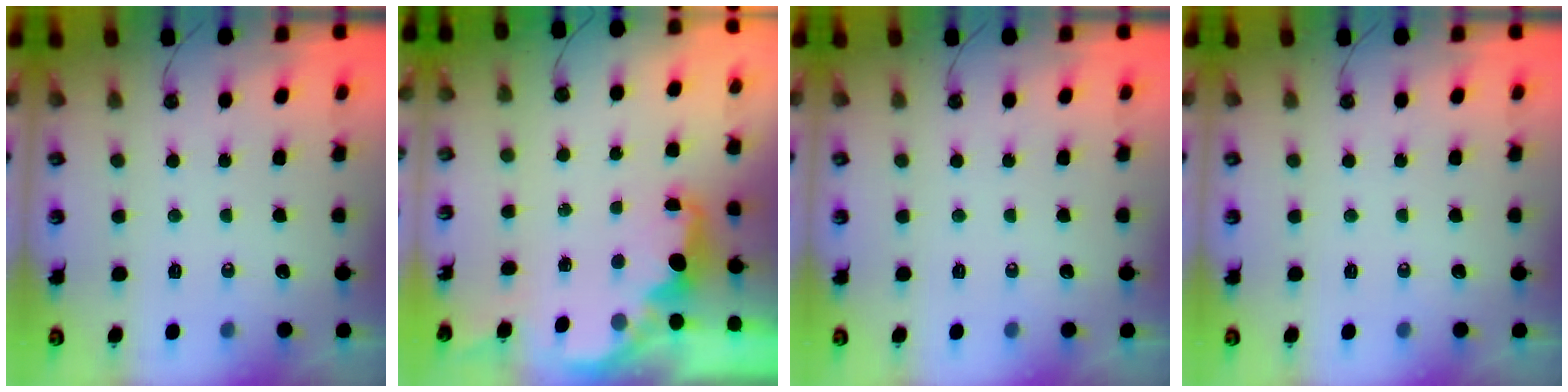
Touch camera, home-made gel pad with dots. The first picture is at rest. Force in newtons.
{"total": 2.3, "press": 2.2, "slide": 0.7}
{"total": 0.0}
{"total": 0.0}